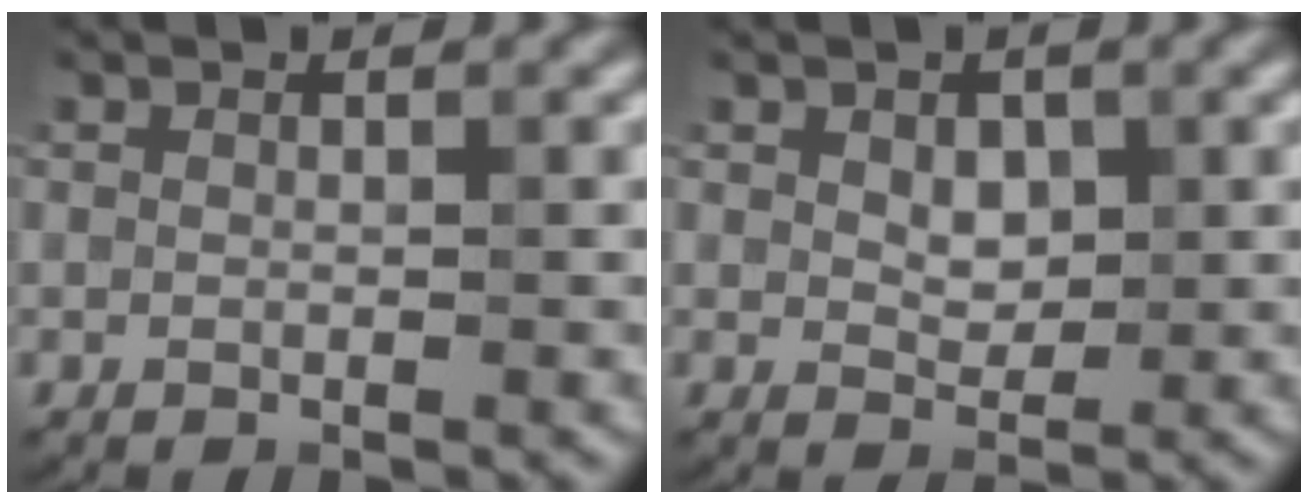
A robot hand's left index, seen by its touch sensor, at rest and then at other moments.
{"total": 2.0, "force": [0.5, 1.4, 1.4], "torque": [-0.027, -0.005, 0.011]}